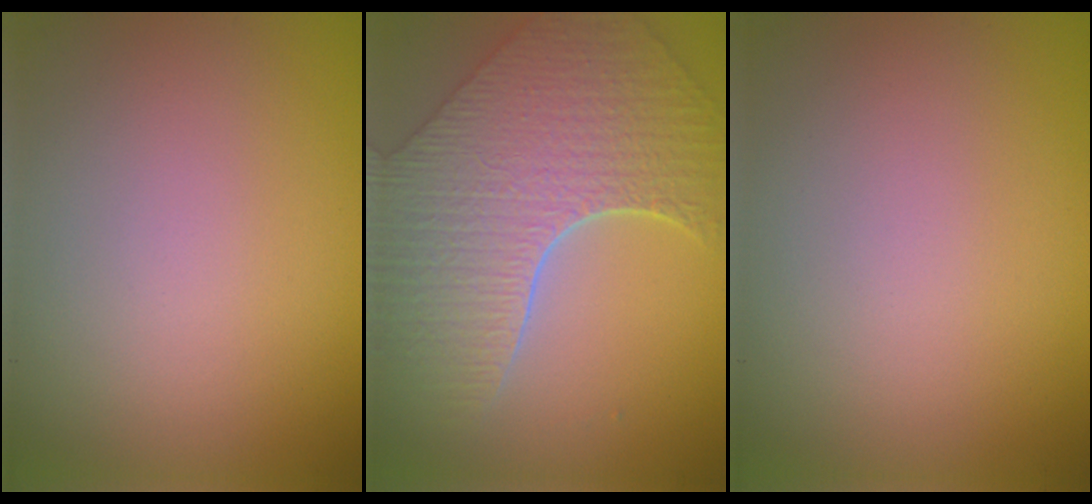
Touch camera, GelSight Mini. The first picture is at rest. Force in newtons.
{"total": 8.3, "press": 6.1, "slide": 5.6}
{"total": 0.0}